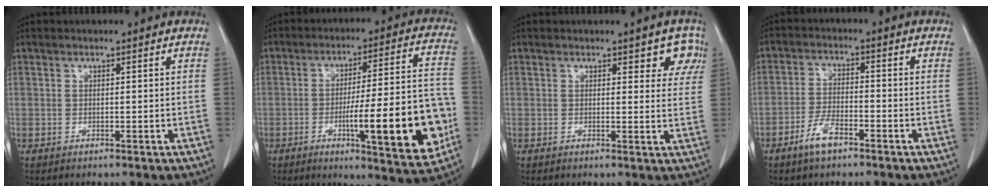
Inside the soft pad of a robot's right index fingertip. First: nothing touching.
{"total": 18.4, "force": [-5.1, 2.5, 17.5], "torque": [-0.220, 0.011, -0.064]}
{"total": 4.0, "force": [2.4, 2.1, 2.4], "torque": [-0.004, 0.001, 0.020]}
{"total": 4.6, "force": [-3.1, 1.3, 3.1], "torque": [-0.071, -0.001, -0.057]}